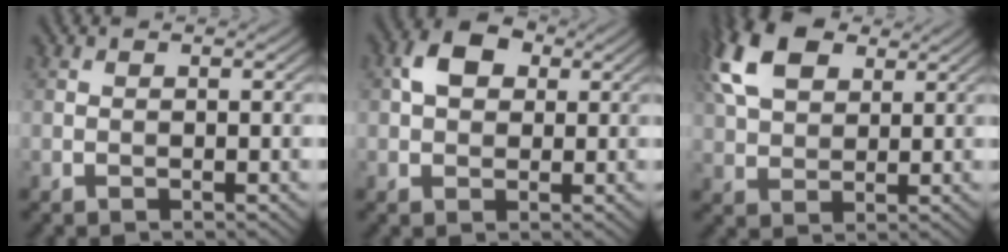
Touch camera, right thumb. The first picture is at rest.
{"total": 4.6, "force": [1.2, 3.4, 2.9], "torque": [-0.059, 0.010, 0.015]}
{"total": 10.7, "force": [4.9, 6.2, 7.3], "torque": [-0.193, 0.030, 0.096]}